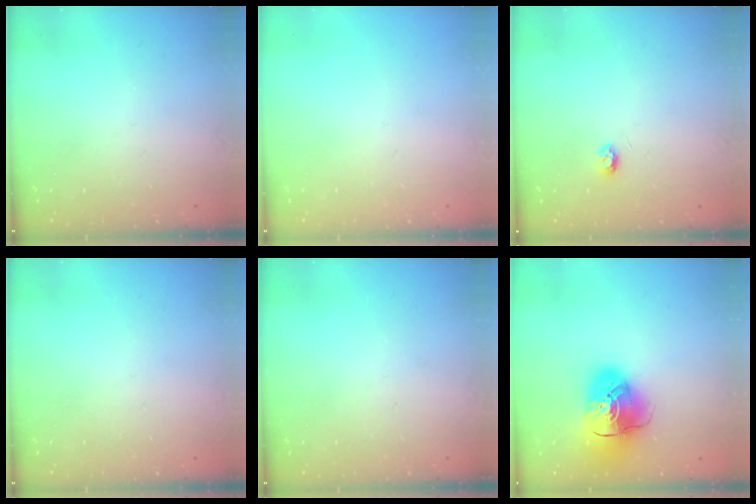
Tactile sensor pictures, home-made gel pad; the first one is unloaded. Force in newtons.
{"total": 0.0}
{"total": 3.9, "press": 3.9, "slide": 0.5}
{"total": 0.0}
{"total": 0.0}
{"total": 15.4, "press": 15.2, "slide": 2.3}